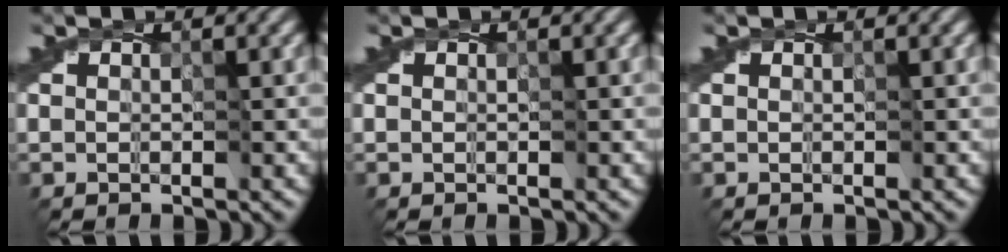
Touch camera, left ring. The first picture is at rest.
{"total": 0.0}
{"total": 0.0}